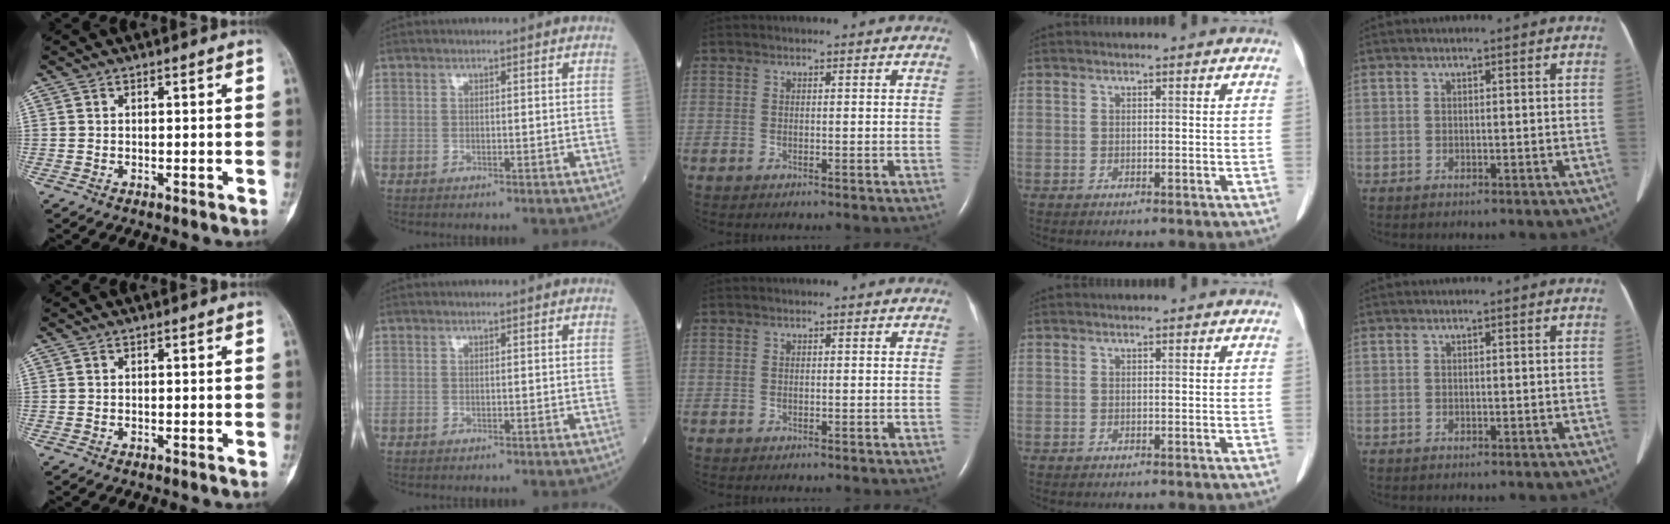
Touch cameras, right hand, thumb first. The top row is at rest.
{}